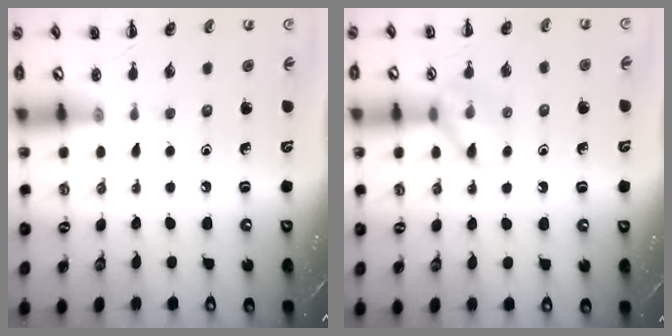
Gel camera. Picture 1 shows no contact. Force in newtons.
{"total": 10.0, "press": 9.9, "slide": 1.3}